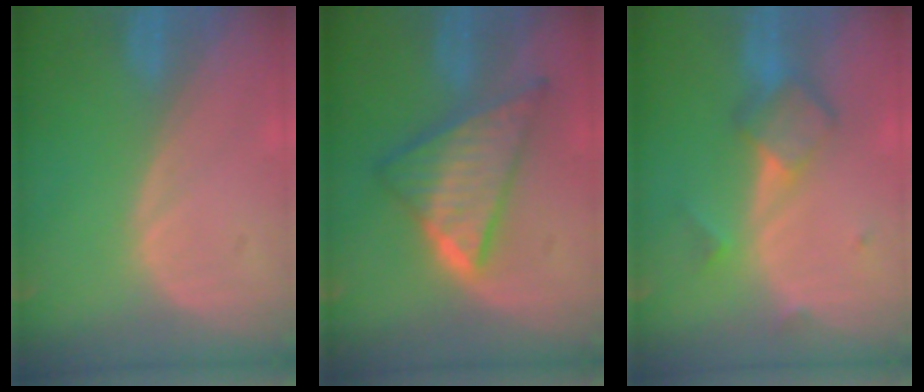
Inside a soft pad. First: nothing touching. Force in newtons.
{"total": 9.2, "press": 9.1, "slide": 0.6}
{"total": 5.9, "press": 5.1, "slide": 3.0}